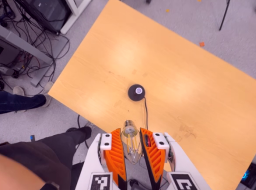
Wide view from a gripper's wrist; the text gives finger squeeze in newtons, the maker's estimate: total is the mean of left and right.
{"total": 11.4, "left": 11.7, "right": 11.1}